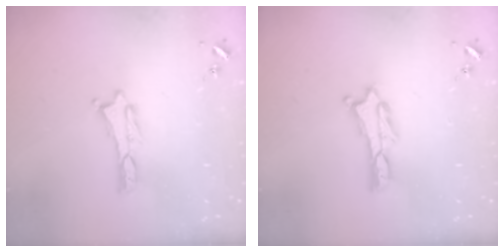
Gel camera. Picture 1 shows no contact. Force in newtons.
{"total": 0.8, "press": 0.7, "slide": 0.2}